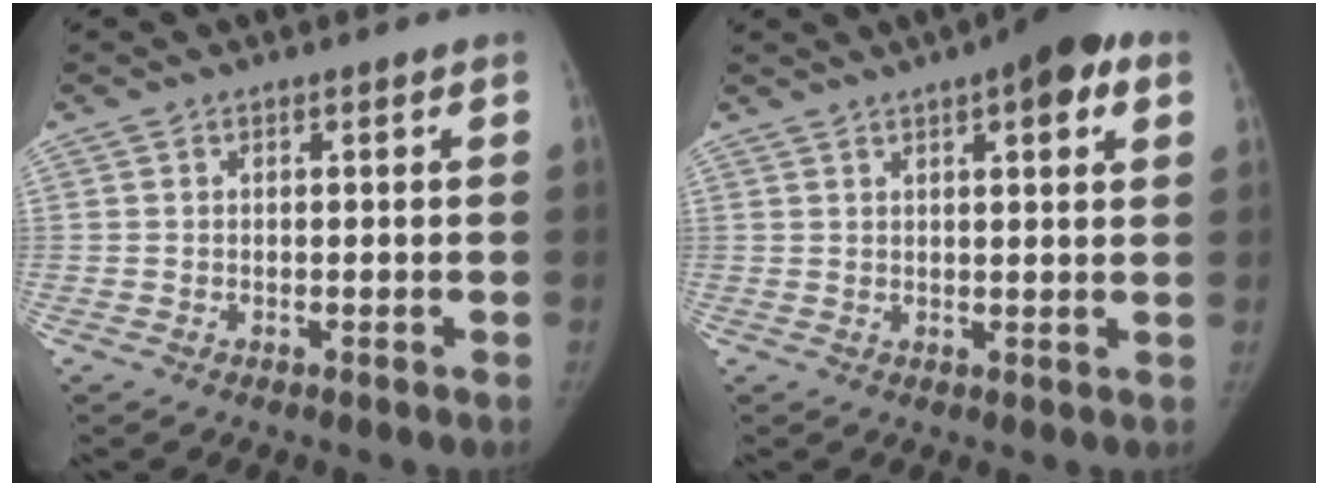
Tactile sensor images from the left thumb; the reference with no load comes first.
{"total": 9.2, "force": [4.5, 2.7, 7.5], "torque": [-0.085, -0.001, 0.053]}